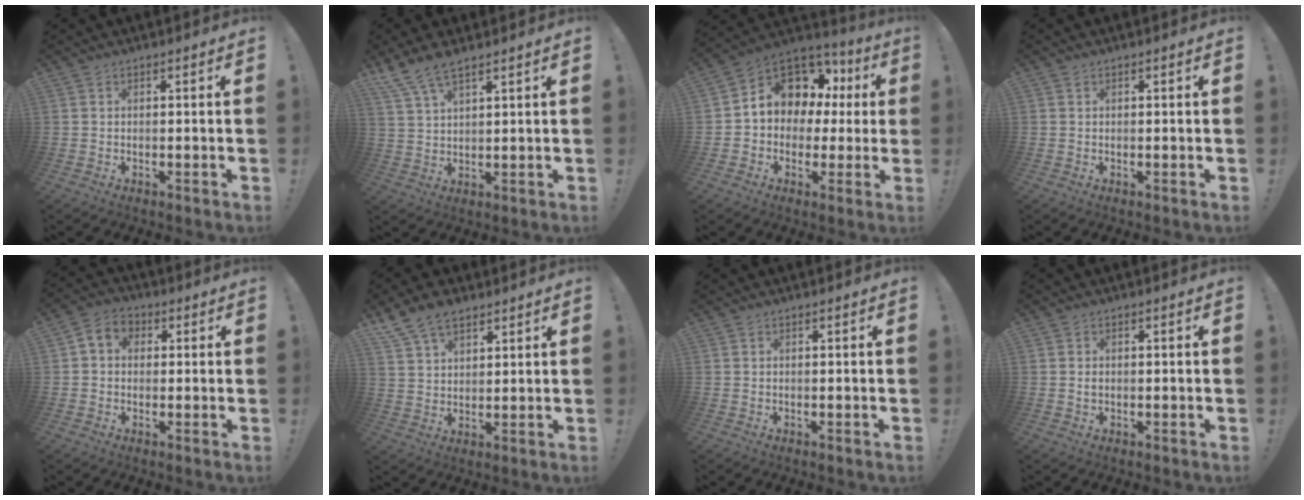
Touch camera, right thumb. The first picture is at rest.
{"total": 6.4, "force": [5.1, 1.2, 3.6], "torque": [-0.083, -0.019, 0.099]}
{"total": 11.1, "force": [4.0, 9.0, 5.2], "torque": [-0.082, -0.025, 0.082]}
{"total": 0.0}
{"total": 5.0, "force": [0.6, 4.1, 2.8], "torque": [-0.042, 0.006, 0.013]}
{"total": 9.1, "force": [6.6, 4.7, 4.1], "torque": [-0.076, -0.029, 0.130]}
{"total": 0.0}
{"total": 0.6, "force": [-0.1, 0.5, 0.2], "torque": [-0.011, 0.005, 0.000]}